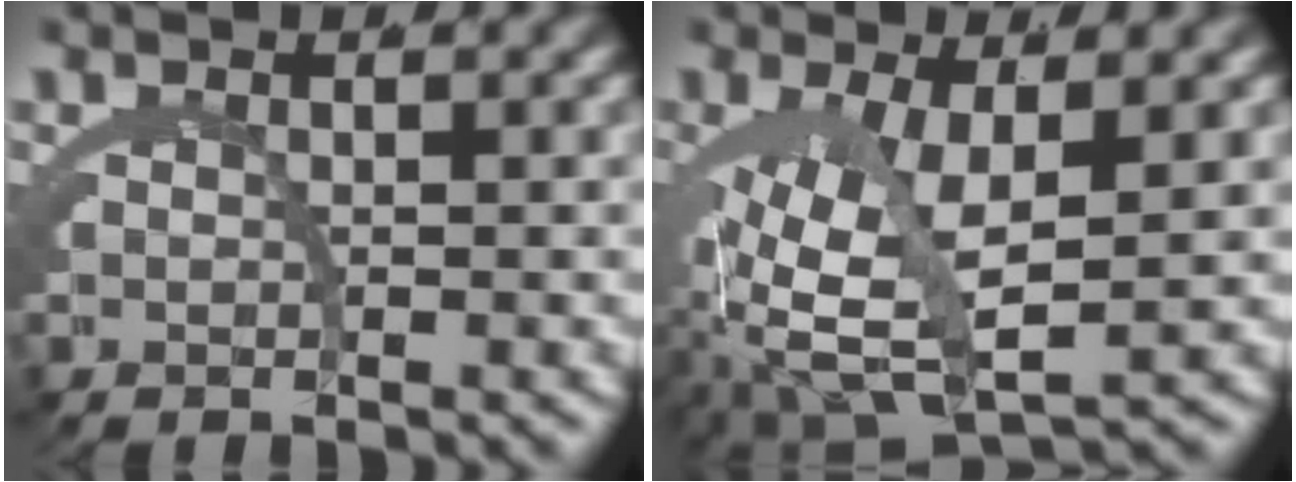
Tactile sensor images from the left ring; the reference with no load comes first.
{"total": 8.6, "force": [-2.1, 4.6, 6.9], "torque": [-0.148, -0.047, -0.009]}